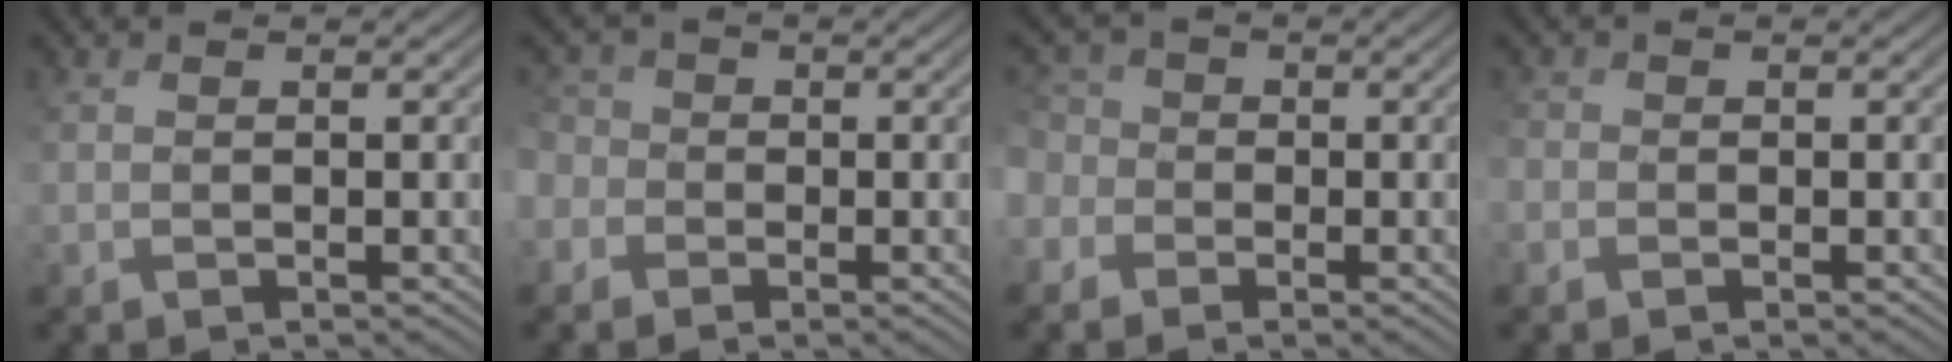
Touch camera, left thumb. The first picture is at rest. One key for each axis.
{"total": 3.8, "fx": -1.7, "fy": 3.3, "fz": 0.7, "tx": -0.029, "ty": -0.002, "tz": -0.046}
{"total": 4.7, "fx": -1.5, "fy": 4.3, "fz": 1.3, "tx": -0.061, "ty": -0.003, "tz": -0.040}
{"total": 1.2, "fx": -0.9, "fy": 0.7, "fz": -0.4, "tx": 0.010, "ty": -0.004, "tz": -0.019}